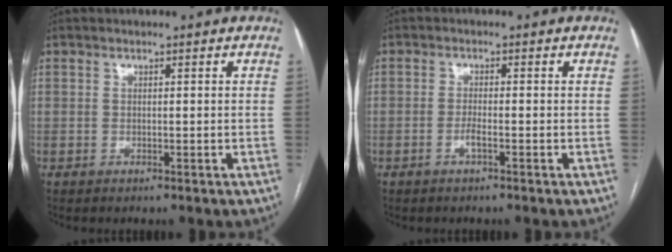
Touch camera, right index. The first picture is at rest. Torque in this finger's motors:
{"motor_torque": [0.36, -0.06, 0.02, 0.00]}